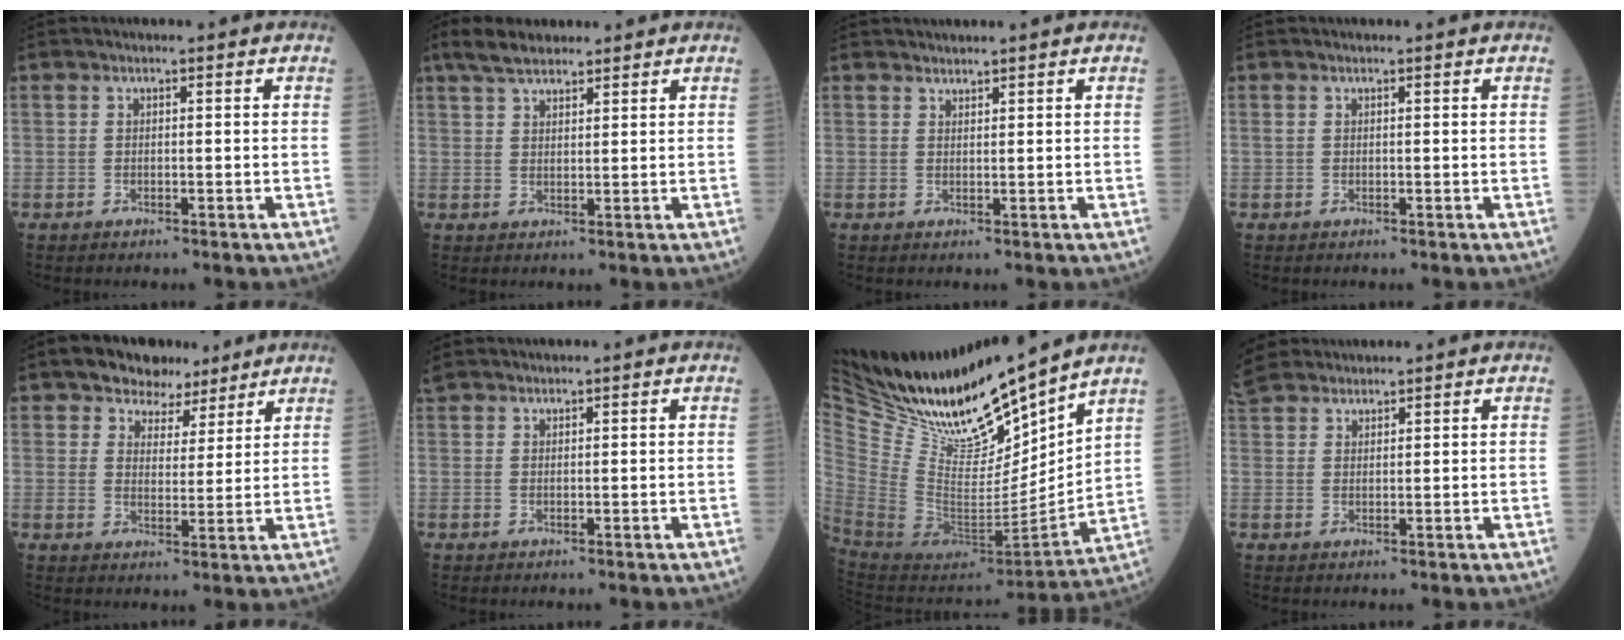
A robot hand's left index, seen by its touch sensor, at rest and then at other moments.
{"total": 5.4, "force": [4.4, 1.7, 2.7], "torque": [-0.061, 0.021, 0.082]}
{"total": 1.5, "force": [1.5, -0.1, 0.1], "torque": [-0.001, 0.013, 0.034]}
{"total": 0.0}
{"total": 6.7, "force": [5.2, 3.9, 1.3], "torque": [-0.017, 0.015, 0.084]}
{"total": 2.3, "force": [2.2, 0.5, 0.5], "torque": [-0.017, 0.027, 0.046]}
{"total": 21.7, "force": [20.2, 2.6, 7.2], "torque": [-0.159, -0.070, 0.372]}
{"total": 6.9, "force": [6.3, 2.2, 1.7], "torque": [-0.046, 0.026, 0.129]}